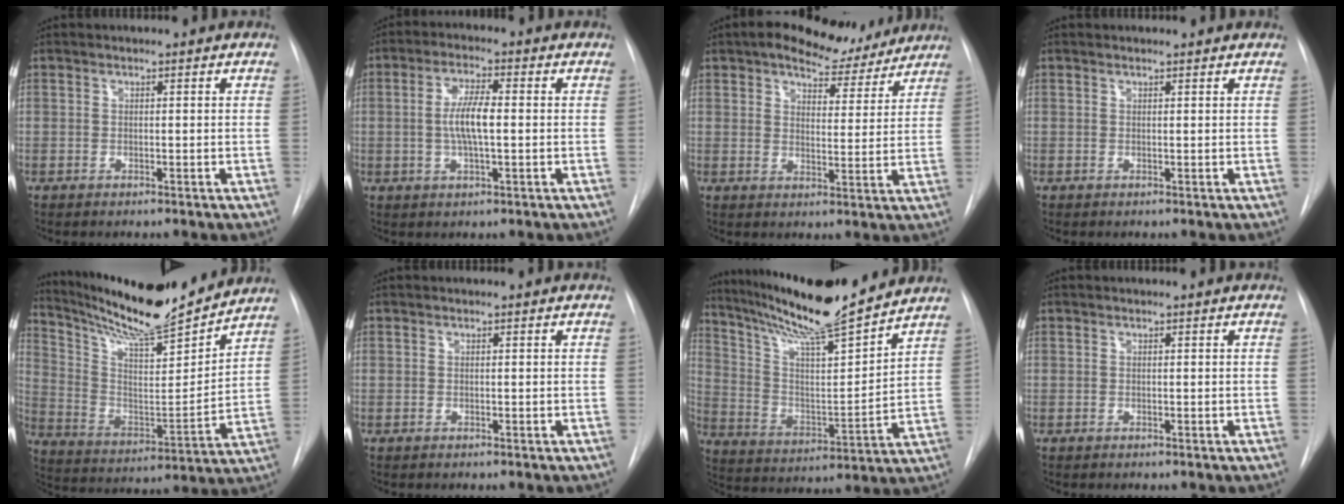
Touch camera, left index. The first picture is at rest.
{"total": 6.0, "force": [-0.7, 1.2, 5.9], "torque": [-0.118, -0.002, -0.015]}
{"total": 10.3, "force": [8.6, 4.2, 4.0], "torque": [-0.040, 0.002, 0.108]}
{"total": 0.9, "force": [0.8, 0.1, 0.0], "torque": [-0.009, 0.003, 0.007]}
{"total": 19.5, "force": [17.8, 1.8, 7.8], "torque": [-0.147, -0.025, 0.289]}
{"total": 0.0}
{"total": 18.8, "force": [16.5, 0.0, 9.0], "torque": [-0.159, -0.011, 0.274]}
{"total": 0.0}